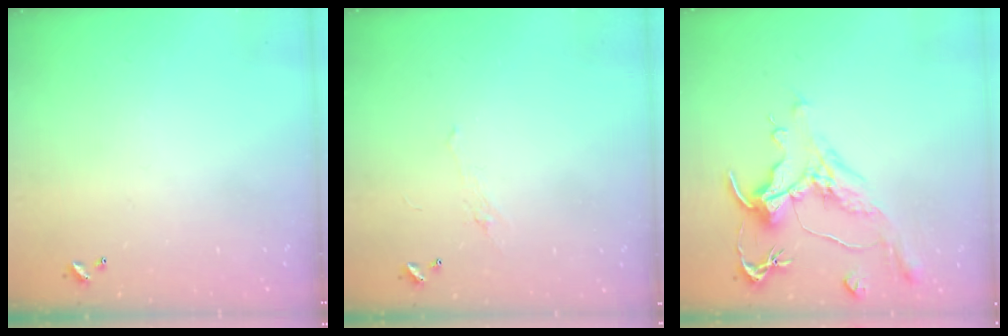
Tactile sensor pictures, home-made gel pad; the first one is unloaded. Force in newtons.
{"total": 0.9, "press": 0.5, "slide": 0.7}
{"total": 1.1, "press": 0.0, "slide": 1.1}